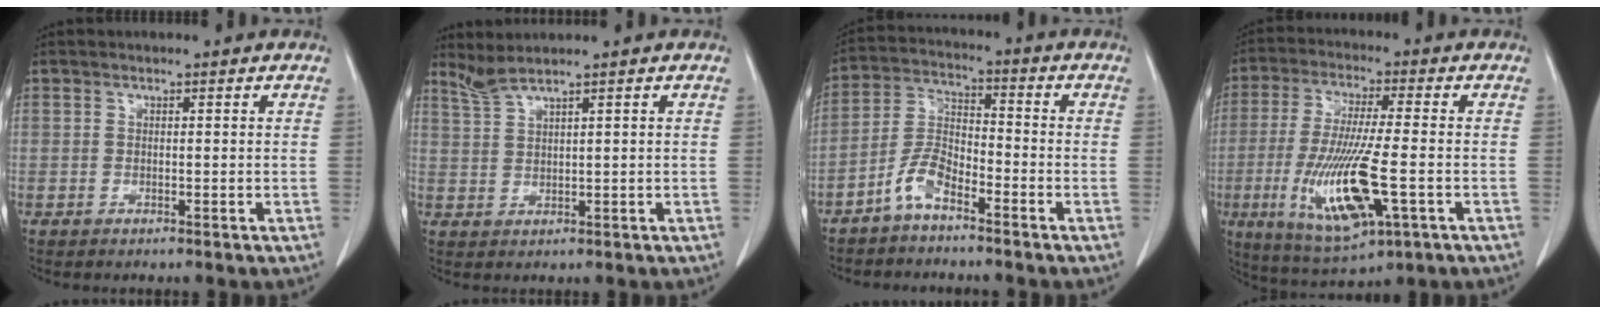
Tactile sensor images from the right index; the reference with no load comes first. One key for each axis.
{"total": 2.7, "fx": 2.3, "fy": -0.8, "fz": 1.1, "tx": -0.032, "ty": 0.005, "tz": 0.056}
{"total": 6.2, "fx": -4.3, "fy": 2.0, "fz": 3.9, "tx": -0.095, "ty": 0.008, "tz": -0.092}
{"total": 15.0, "fx": -4.2, "fy": 2.5, "fz": 14.1, "tx": -0.283, "ty": -0.029, "tz": -0.066}